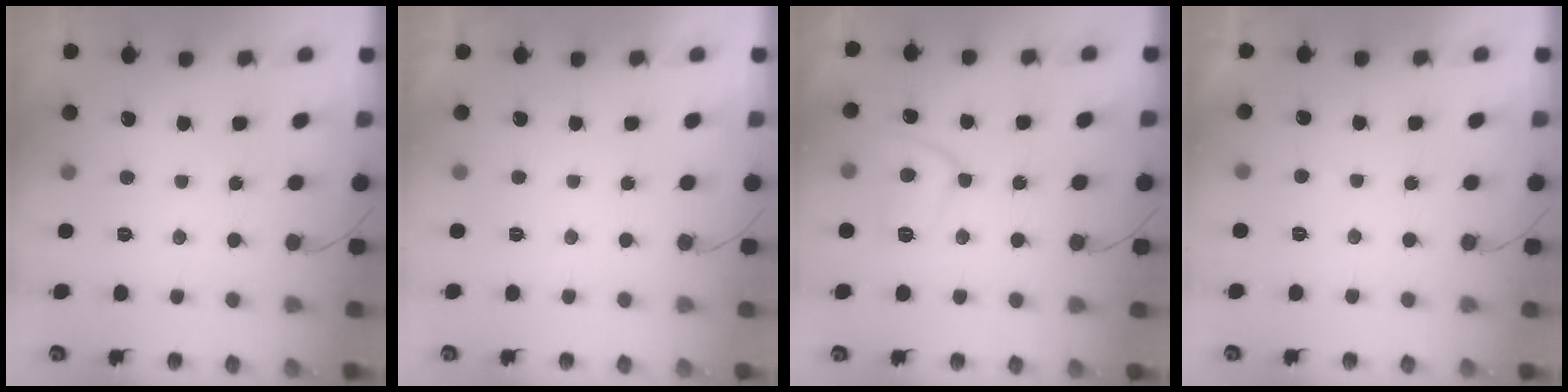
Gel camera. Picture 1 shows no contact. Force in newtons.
{"total": 2.2, "press": 2.1, "slide": 0.3}
{"total": 9.1, "press": 9.1, "slide": 0.8}
{"total": 0.0}